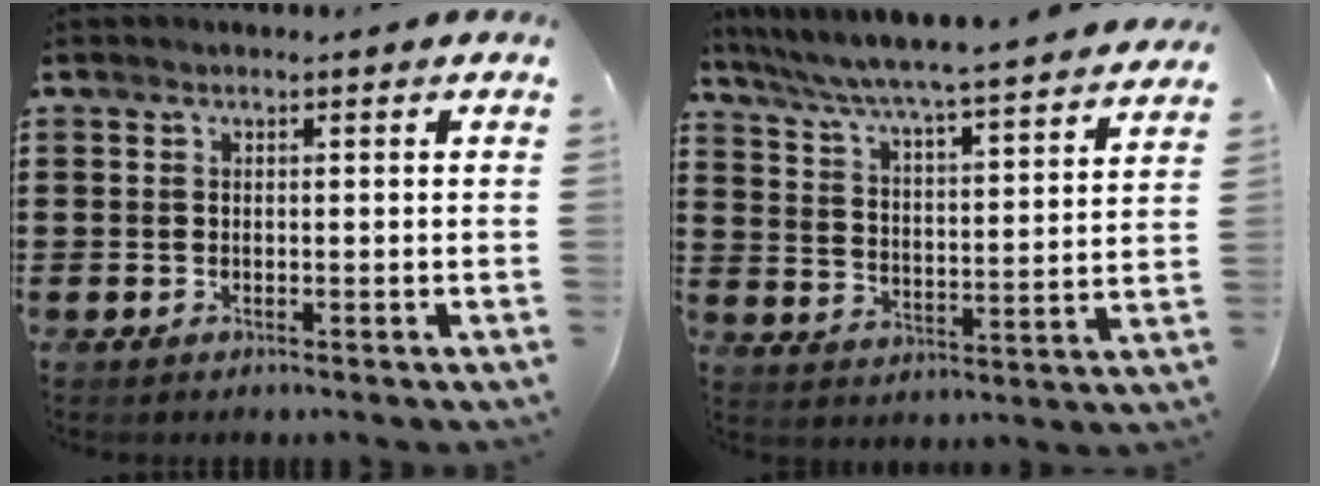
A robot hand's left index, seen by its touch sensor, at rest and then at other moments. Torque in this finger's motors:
{"motor_torque": [2.14, 0.00, 0.59, 0.21]}